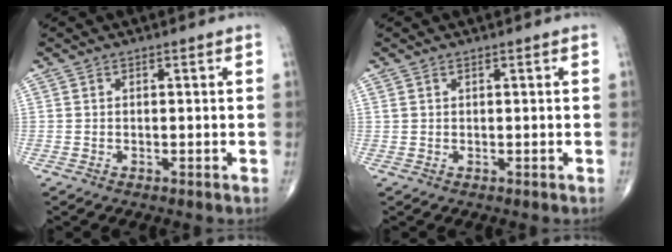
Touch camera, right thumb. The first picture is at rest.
{"total": 0.6, "force": [0.4, 0.2, 0.4], "torque": [-0.008, 0.008, 0.010]}